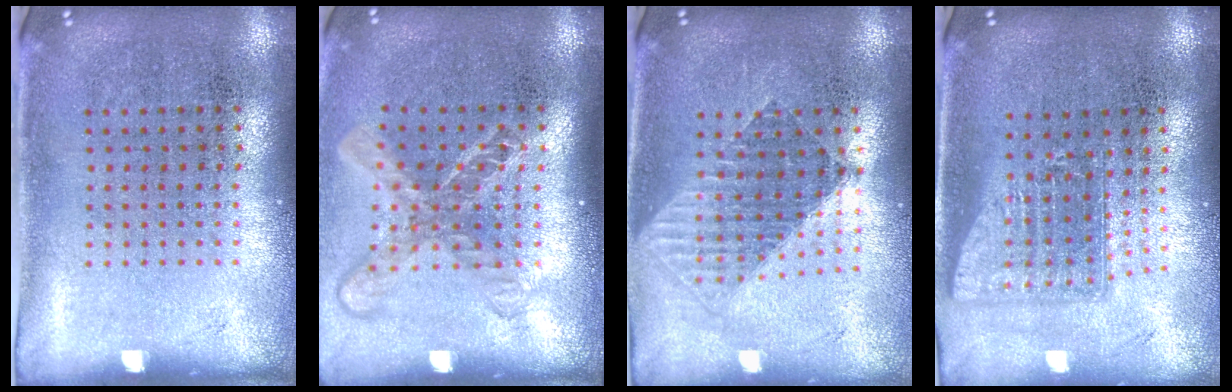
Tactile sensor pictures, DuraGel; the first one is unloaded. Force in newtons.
{"total": 1.7, "press": 1.3, "slide": 1.1}
{"total": 1.5, "press": 1.3, "slide": 0.8}
{"total": 1.6, "press": 1.2, "slide": 1.0}